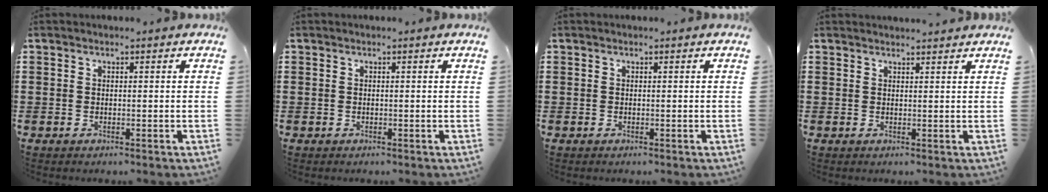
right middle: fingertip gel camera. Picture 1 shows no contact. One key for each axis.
{"total": 0.0}
{"total": 0.0}
{"total": 1.5, "fx": 1.5, "fy": 0.0, "fz": 0.2, "tx": 0.002, "ty": -0.004, "tz": 0.026}